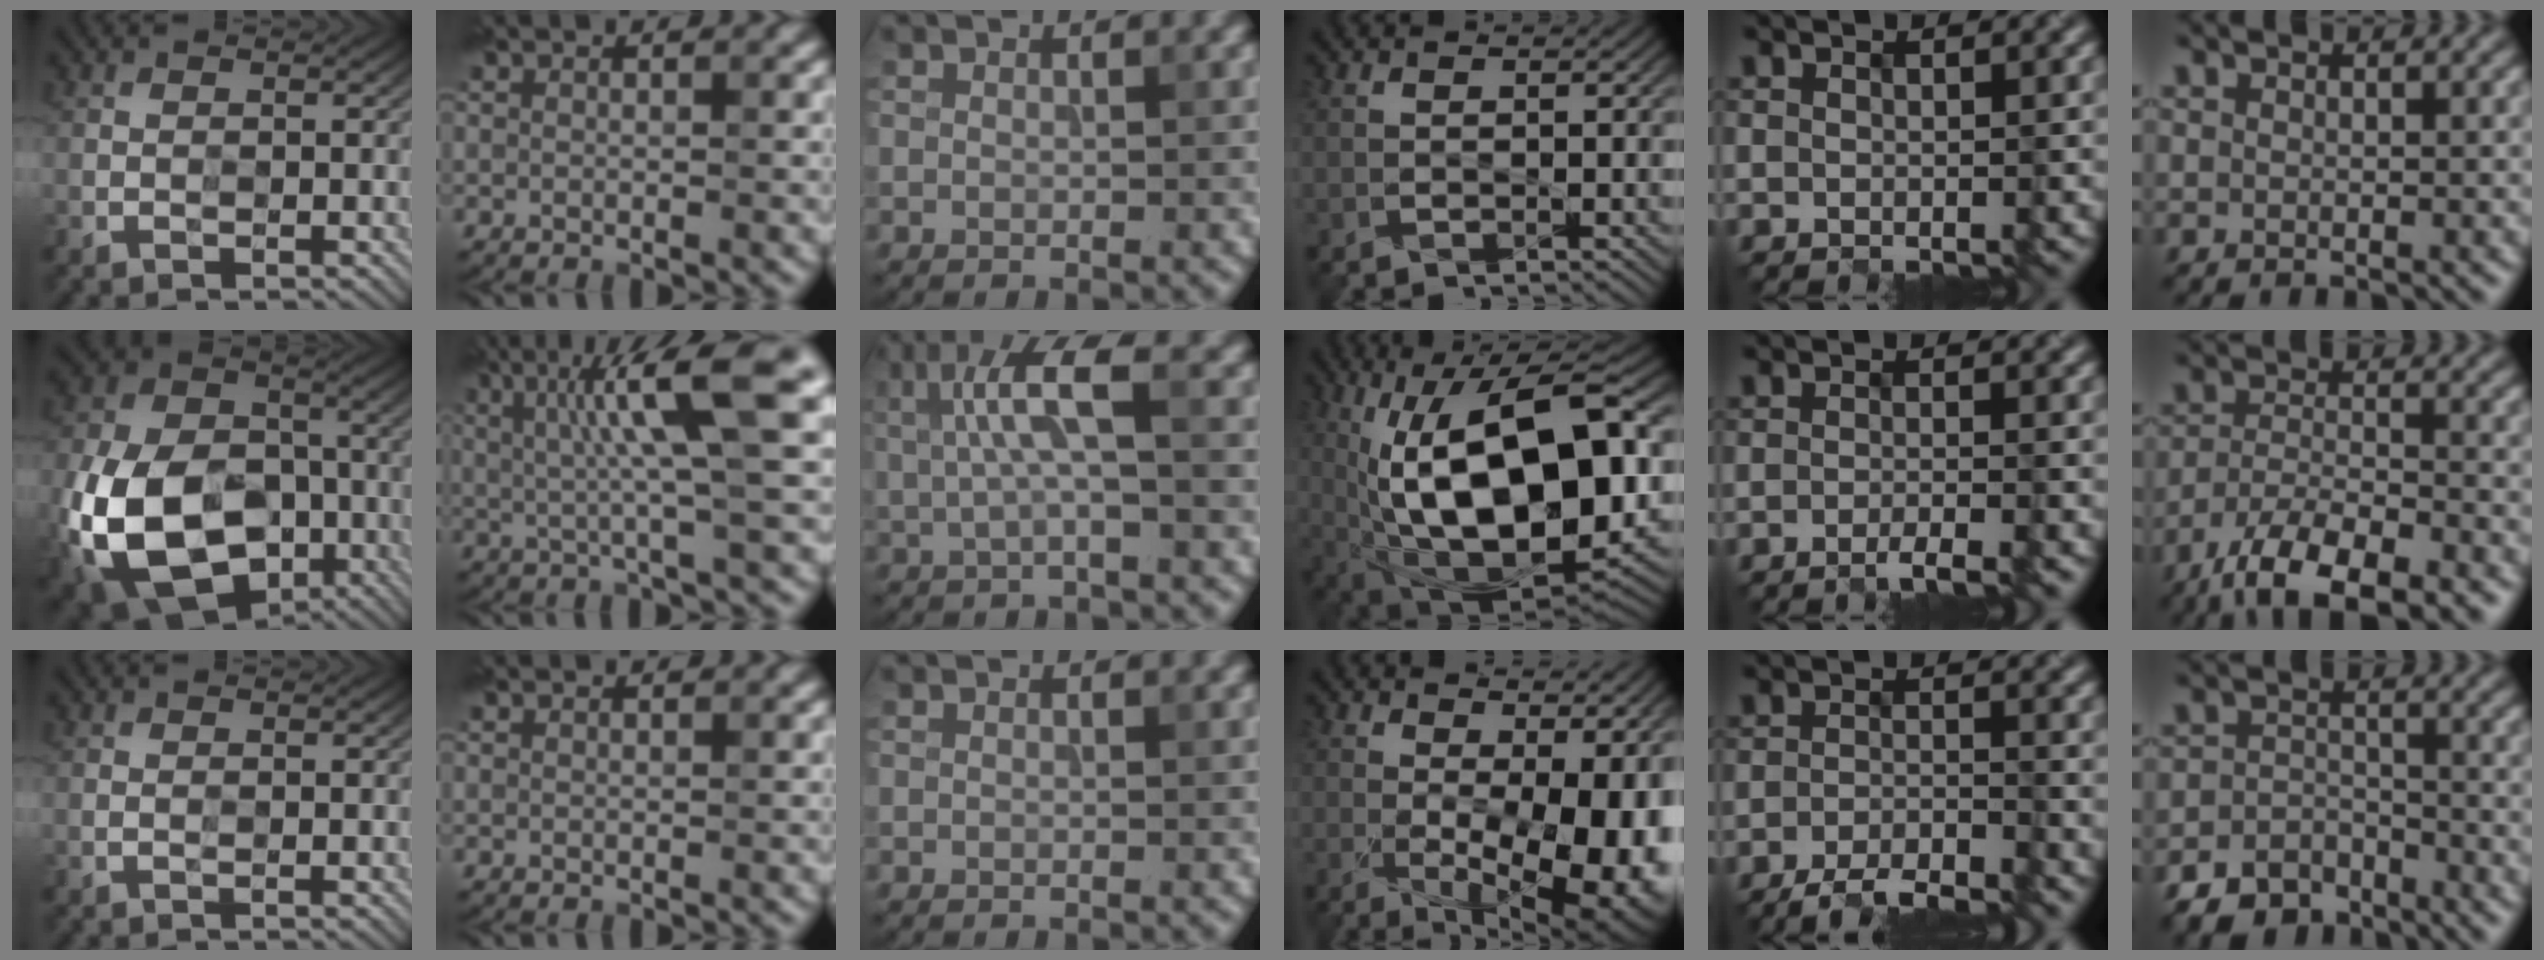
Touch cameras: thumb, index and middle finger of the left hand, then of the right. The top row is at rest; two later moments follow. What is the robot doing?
{"motion": "extract", "object": "keycard holder"}